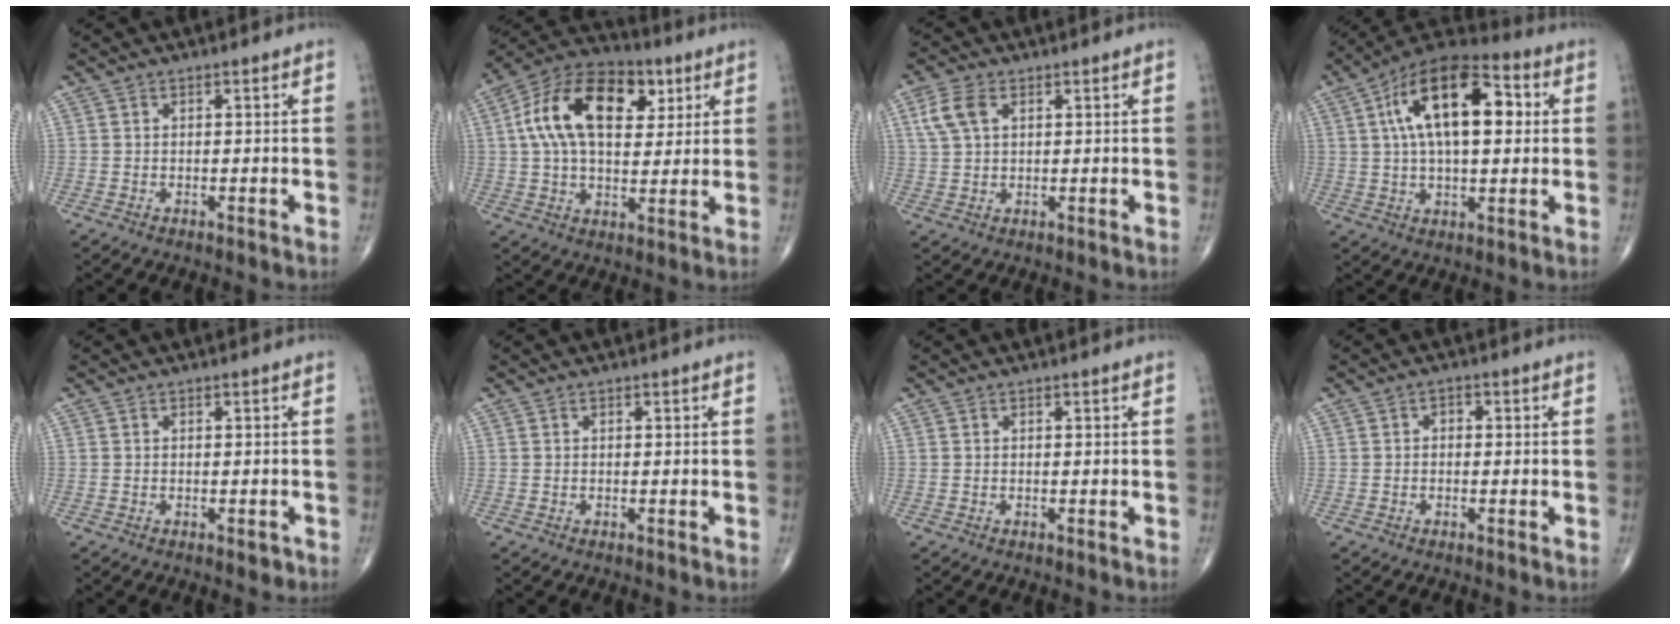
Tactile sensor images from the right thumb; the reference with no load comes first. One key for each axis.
{"total": 19.4, "fx": 5.6, "fy": 11.4, "fz": 14.6, "tx": -0.229, "ty": 0.008, "tz": 0.083}
{"total": 5.5, "fx": 2.0, "fy": 3.2, "fz": 3.9, "tx": -0.091, "ty": 0.008, "tz": 0.044}
{"total": 19.7, "fx": 4.3, "fy": 9.6, "fz": 16.6, "tx": -0.261, "ty": 0.023, "tz": 0.059}
{"total": 1.0, "fx": -0.5, "fy": 0.6, "fz": 0.7, "tx": -0.003, "ty": 0.000, "tz": -0.007}
{"total": 0.0}
{"total": 0.0}
{"total": 1.3, "fx": -0.1, "fy": 1.0, "fz": 0.8, "tx": -0.001, "ty": 0.007, "tz": -0.009}